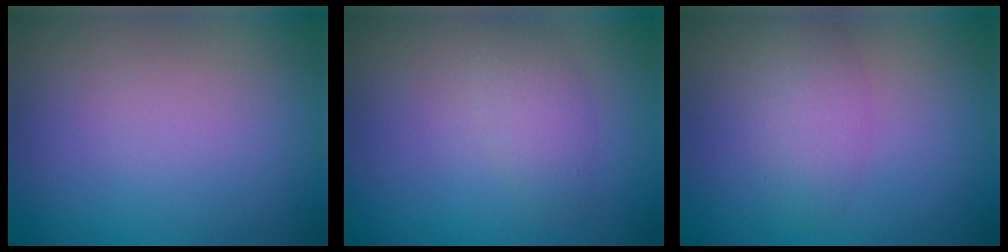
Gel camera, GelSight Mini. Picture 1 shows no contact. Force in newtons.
{"total": 2.1, "press": 2.1, "slide": 0.1}
{"total": 2.7, "press": 2.7, "slide": 0.1}